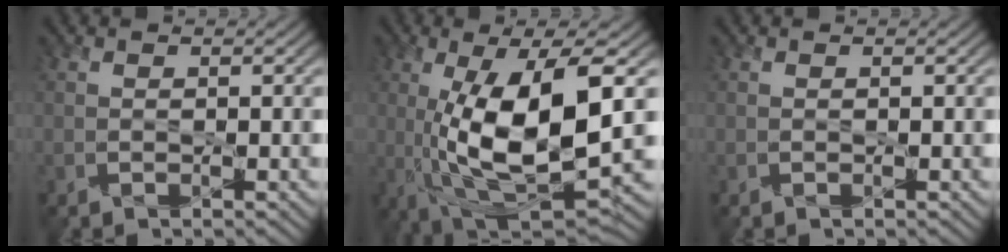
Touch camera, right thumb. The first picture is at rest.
{"total": 13.9, "force": [-0.1, 4.7, 13.1], "torque": [-0.252, -0.004, 0.001]}
{"total": 0.0}